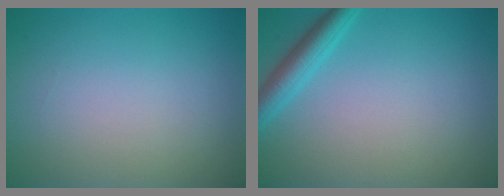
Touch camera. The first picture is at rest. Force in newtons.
{"total": 2.8, "press": 2.8, "slide": 0.1}